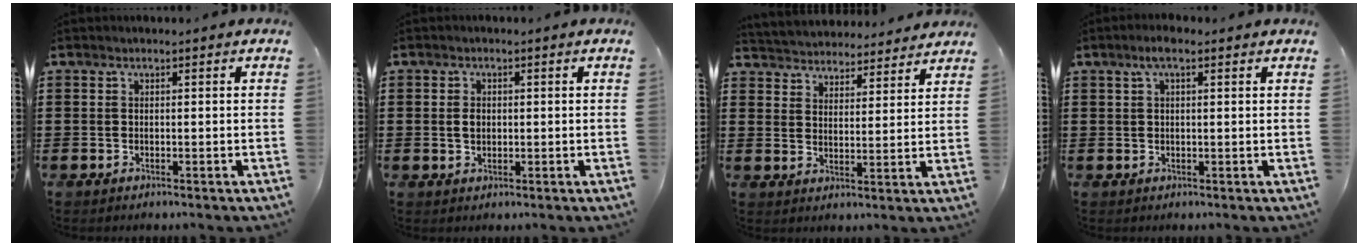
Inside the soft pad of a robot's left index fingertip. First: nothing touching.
{"total": 1.8, "force": [0.1, 1.3, 1.3], "torque": [-0.029, 0.007, 0.001]}
{"total": 3.9, "force": [3.8, 0.3, -0.7], "torque": [-0.008, -0.025, 0.064]}
{"total": 2.7, "force": [1.4, 0.6, 2.2], "torque": [-0.045, 0.006, 0.022]}